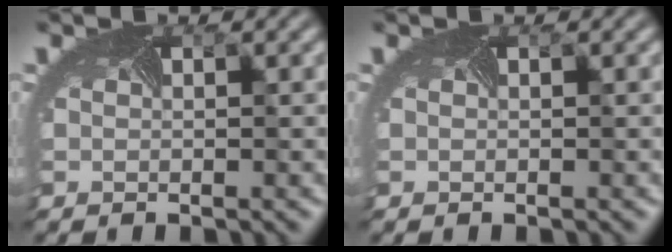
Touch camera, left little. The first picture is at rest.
{"total": 0.0}